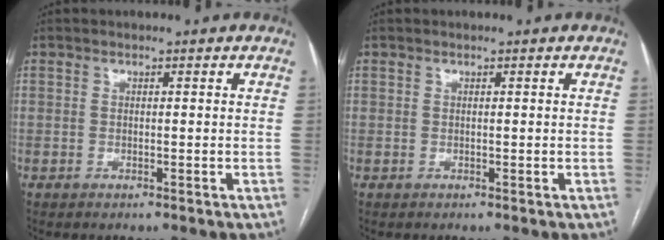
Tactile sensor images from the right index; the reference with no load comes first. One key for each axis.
{"total": 0.0}